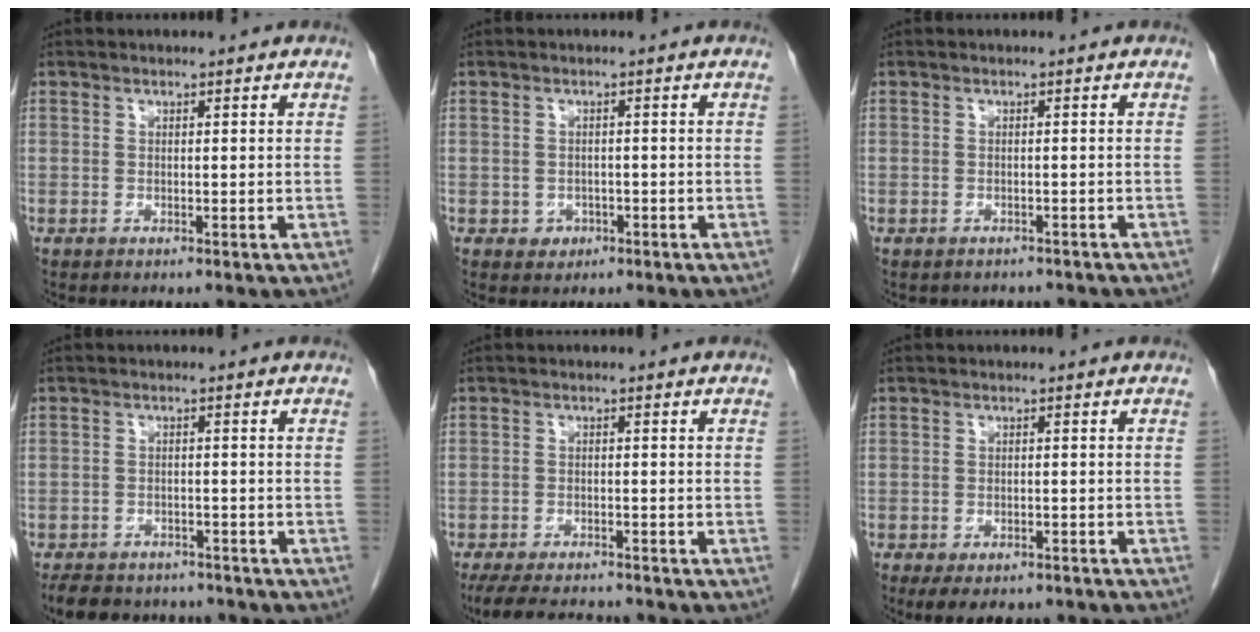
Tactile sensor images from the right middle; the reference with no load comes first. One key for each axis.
{"total": 1.8, "fx": -0.7, "fy": 1.5, "fz": 0.5, "tx": -0.003, "ty": 0.006, "tz": -0.005}
{"total": 4.1, "fx": -3.6, "fy": 1.8, "fz": 0.6, "tx": -0.006, "ty": 0.005, "tz": -0.040}
{"total": 10.0, "fx": -8.8, "fy": 3.9, "fz": 3.1, "tx": -0.056, "ty": -0.001, "tz": -0.117}
{"total": 8.7, "fx": -7.8, "fy": 1.7, "fz": 3.3, "tx": -0.058, "ty": -0.011, "tz": -0.121}
{"total": 7.8, "fx": -6.1, "fy": 3.0, "fz": 3.7, "tx": -0.043, "ty": -0.002, "tz": -0.079}